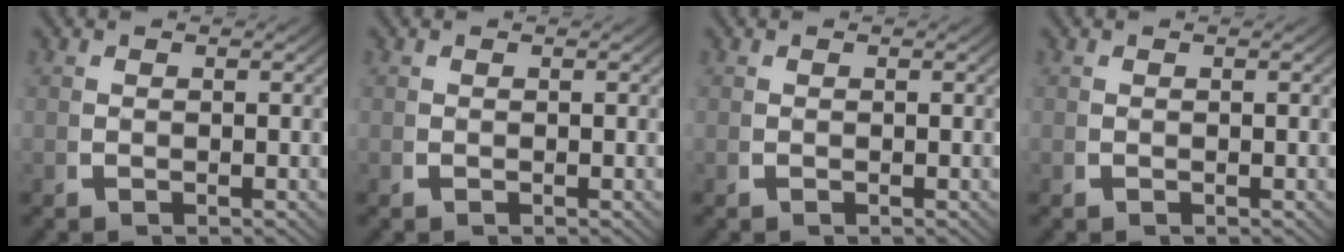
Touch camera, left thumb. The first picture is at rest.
{"total": 0.0}
{"total": 0.0}
{"total": 0.0}